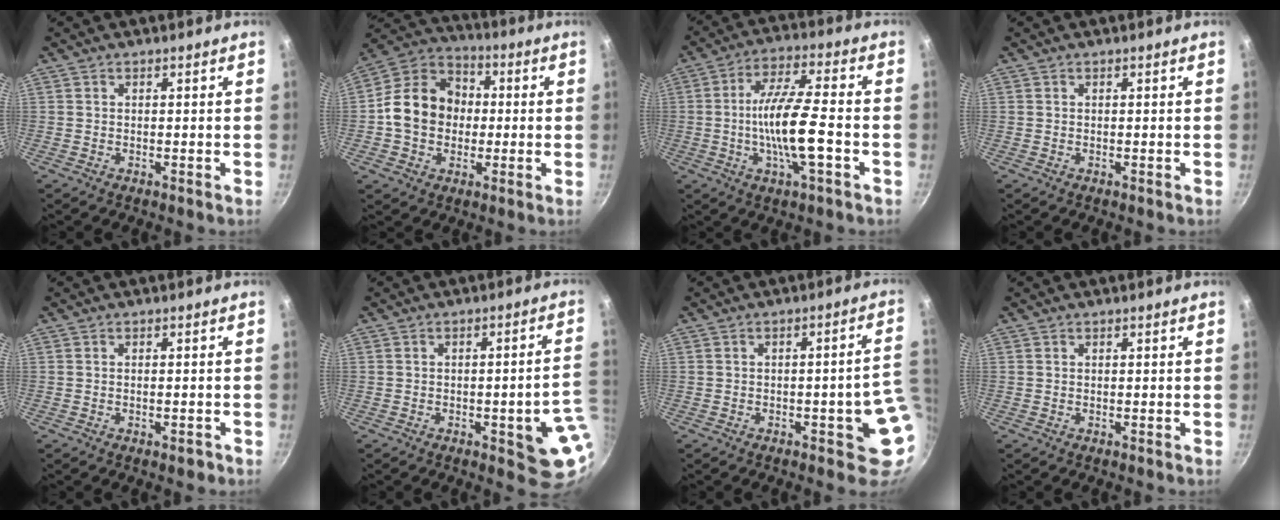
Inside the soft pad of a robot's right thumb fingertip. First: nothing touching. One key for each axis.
{"total": 14.3, "fx": -0.3, "fy": 11.9, "fz": 8.0, "tx": -0.105, "ty": 0.030, "tz": -0.023}
{"total": 12.6, "fx": -2.7, "fy": 2.8, "fz": 11.9, "tx": -0.218, "ty": 0.022, "tz": -0.056}
{"total": 0.0}
{"total": 1.9, "fx": -1.0, "fy": 0.7, "fz": 1.4, "tx": -0.022, "ty": 0.005, "tz": -0.012}
{"total": 11.4, "fx": -2.6, "fy": 3.4, "fz": 10.6, "tx": -0.091, "ty": 0.018, "tz": -0.028}
{"total": 8.5, "fx": -1.6, "fy": 2.6, "fz": 7.9, "tx": -0.067, "ty": 0.024, "tz": -0.018}
{"total": 0.0}